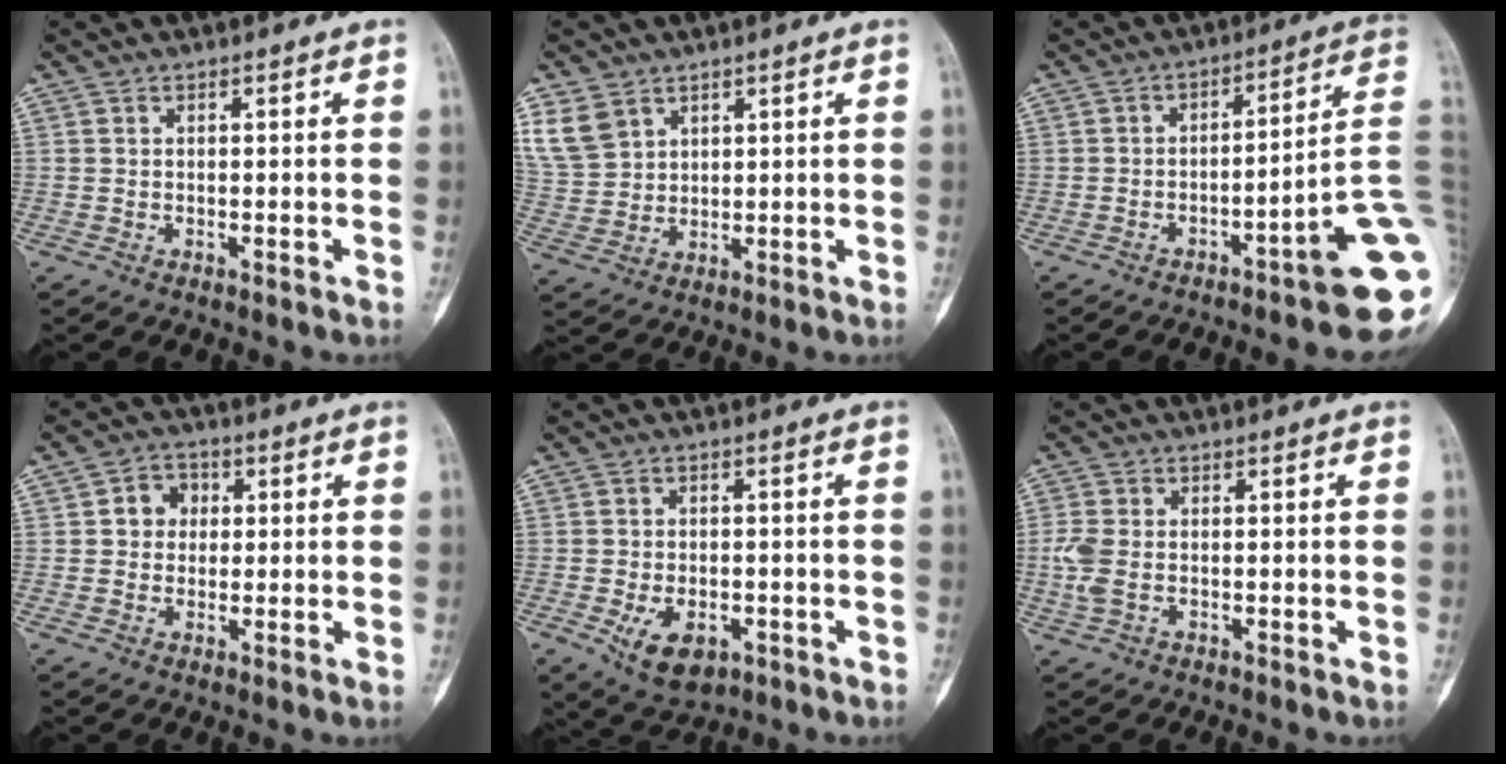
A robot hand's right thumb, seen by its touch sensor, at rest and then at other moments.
{"total": 7.5, "force": [4.3, 5.4, 2.9], "torque": [-0.048, -0.010, 0.102]}
{"total": 14.3, "force": [-5.1, 1.6, 13.2], "torque": [-0.130, 0.045, -0.070]}
{"total": 5.0, "force": [0.8, 4.4, 2.2], "torque": [-0.004, 0.007, 0.006]}
{"total": 7.8, "force": [-2.9, 4.9, 5.3], "torque": [-0.077, 0.004, -0.035]}
{"total": 4.1, "force": [-0.8, 2.1, 3.4], "torque": [-0.101, 0.004, -0.018]}